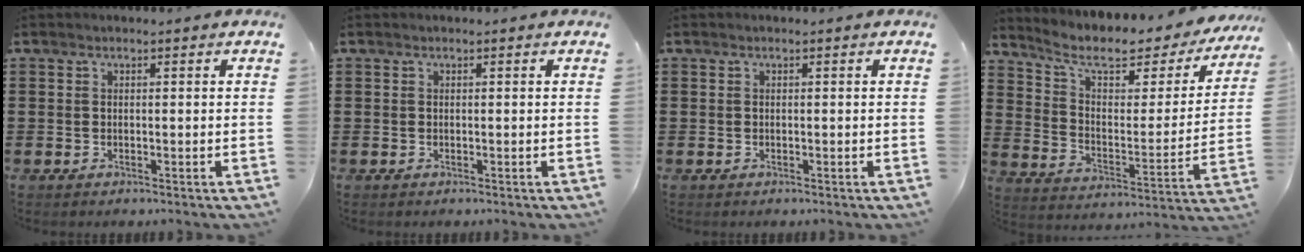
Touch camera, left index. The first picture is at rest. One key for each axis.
{"total": 0.0}
{"total": 0.0}
{"total": 7.6, "fx": 5.5, "fy": 2.8, "fz": 4.4, "tx": -0.096, "ty": -0.038, "tz": 0.090}